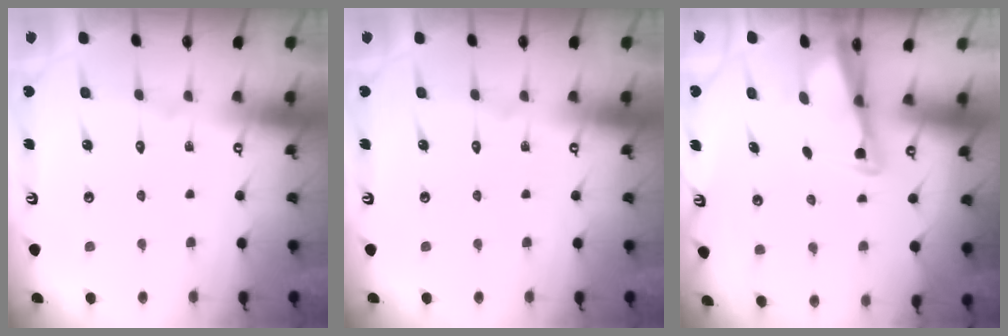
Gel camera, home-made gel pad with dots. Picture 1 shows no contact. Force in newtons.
{"total": 0.0}
{"total": 2.4, "press": 2.4, "slide": 0.5}